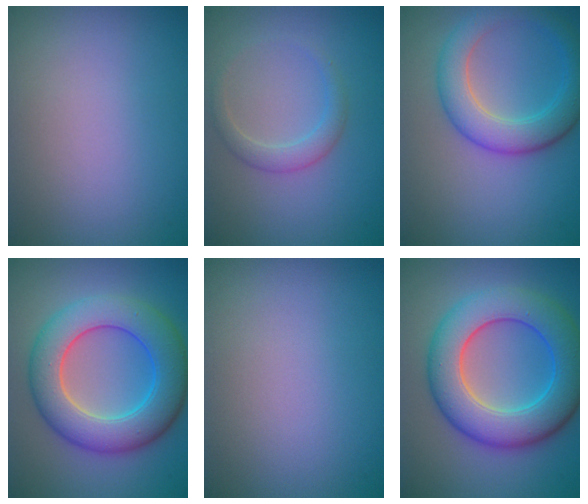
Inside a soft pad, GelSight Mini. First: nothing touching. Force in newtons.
{"total": 1.9, "press": 1.9, "slide": 0.1}
{"total": 5.1, "press": 5.1, "slide": 0.1}
{"total": 8.3, "press": 8.3, "slide": 0.5}
{"total": 0.0}
{"total": 8.8, "press": 8.8, "slide": 0.1}